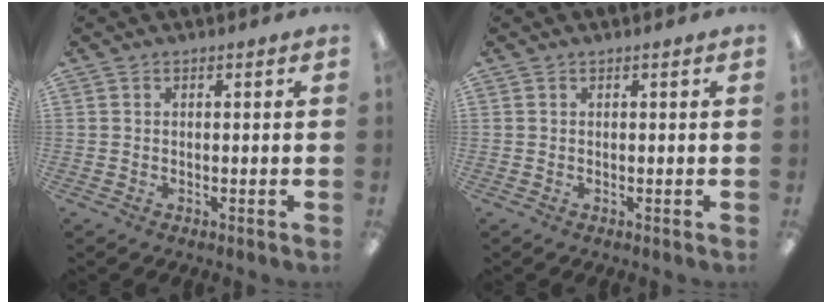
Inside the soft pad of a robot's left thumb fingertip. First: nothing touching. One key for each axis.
{"total": 0.0}